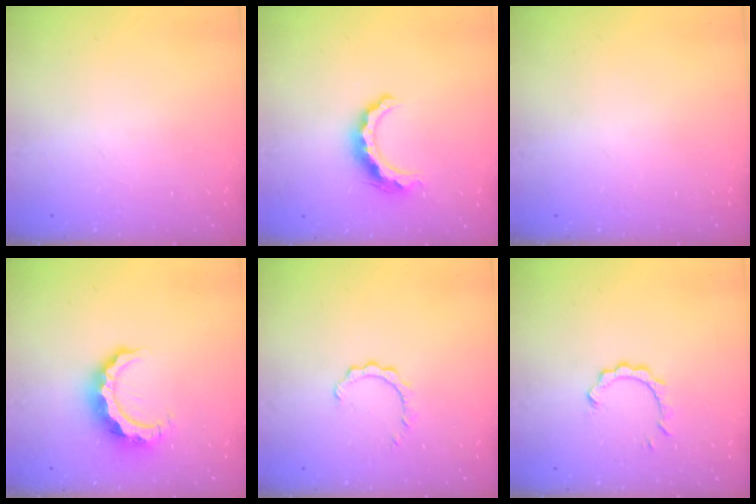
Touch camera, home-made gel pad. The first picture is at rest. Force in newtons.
{"total": 10.1, "press": 10.1, "slide": 0.6}
{"total": 0.0}
{"total": 9.3, "press": 9.2, "slide": 1.0}
{"total": 2.6, "press": 2.6, "slide": 0.2}
{"total": 4.5, "press": 4.5, "slide": 0.5}